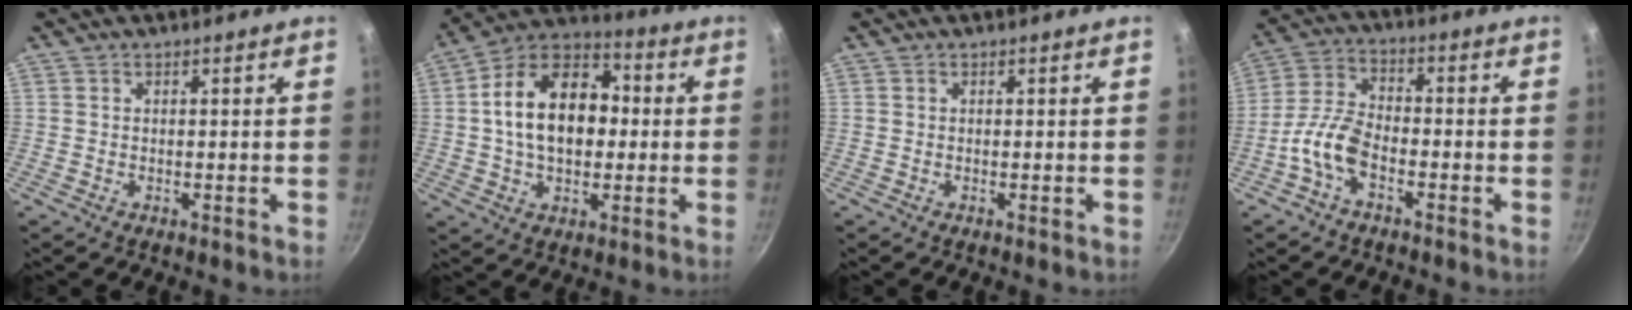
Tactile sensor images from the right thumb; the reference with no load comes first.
{"total": 17.7, "force": [0.8, 12.0, 13.1], "torque": [-0.182, 0.033, -0.003]}
{"total": 0.0}
{"total": 7.6, "force": [-3.6, 3.9, 5.4], "torque": [-0.107, 0.035, -0.080]}